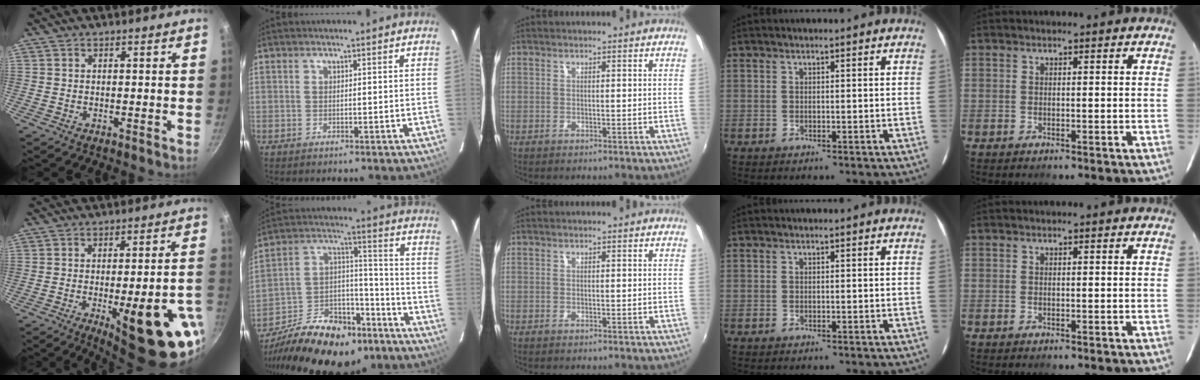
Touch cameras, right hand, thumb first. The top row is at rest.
{"thumb": {"total": 22.1, "force": [-9.6, 6.4, 18.9], "torque": [-0.194, 0.027, -0.120]}, "index": {"total": 21.8, "force": [-15.5, 10.9, 10.9], "torque": [-0.211, 0.027, -0.227]}}